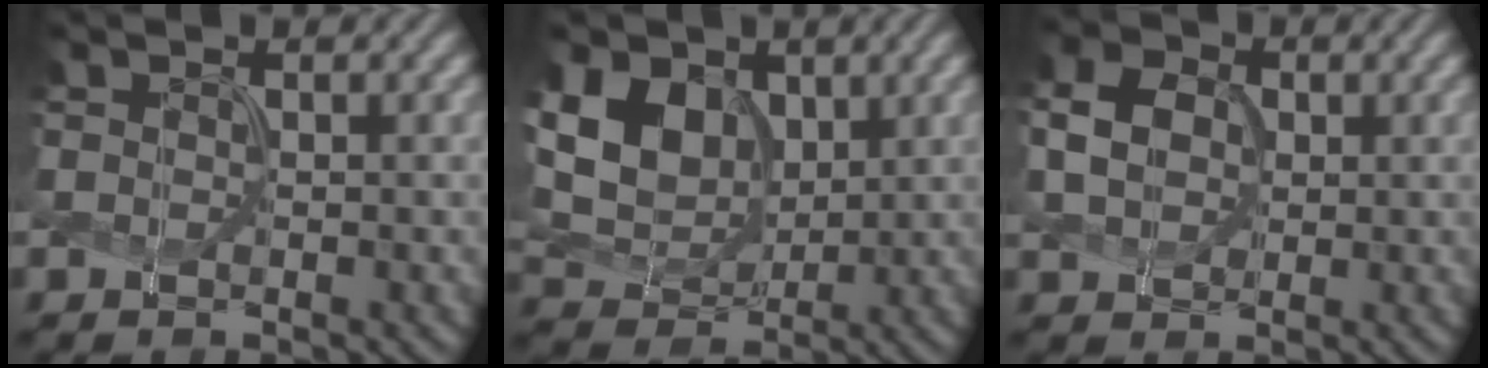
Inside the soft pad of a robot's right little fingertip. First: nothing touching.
{"total": 6.5, "force": [1.6, 5.0, 3.8], "torque": [-0.106, 0.003, 0.030]}
{"total": 3.4, "force": [0.2, 2.8, 1.9], "torque": [-0.054, 0.009, 0.004]}